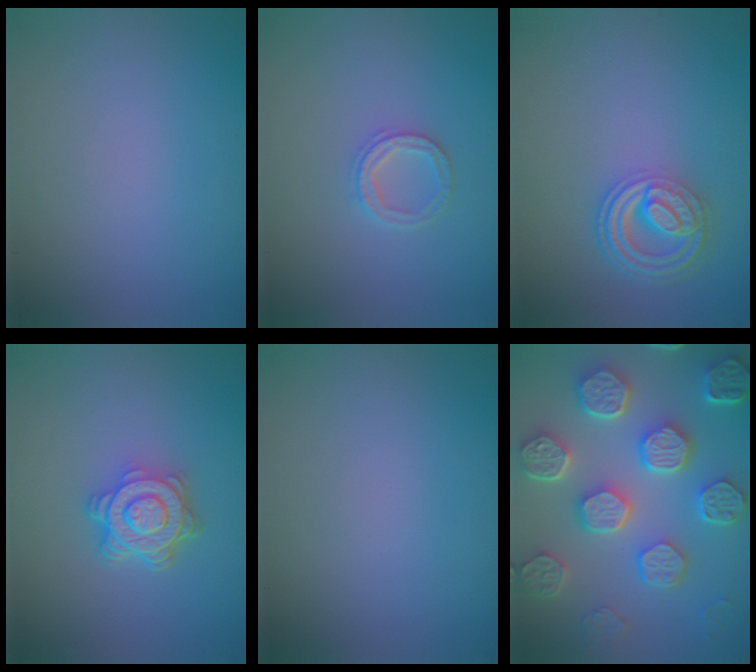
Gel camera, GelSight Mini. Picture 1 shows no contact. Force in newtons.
{"total": 1.9, "press": 1.8, "slide": 0.4}
{"total": 4.6, "press": 3.4, "slide": 3.1}
{"total": 4.7, "press": 3.6, "slide": 2.9}
{"total": 0.0}
{"total": 8.5, "press": 6.5, "slide": 5.5}